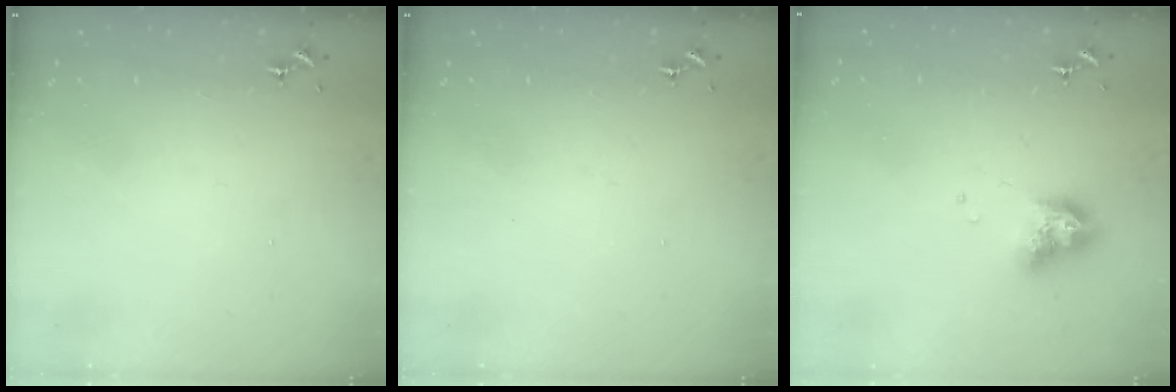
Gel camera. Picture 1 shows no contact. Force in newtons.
{"total": 0.0}
{"total": 9.5, "press": 9.4, "slide": 1.3}